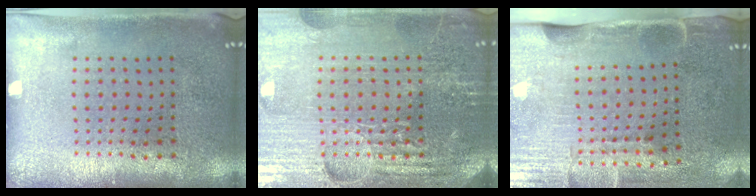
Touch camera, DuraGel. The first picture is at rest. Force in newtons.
{"total": 5.1, "press": 4.7, "slide": 1.9}
{"total": 4.4, "press": 3.7, "slide": 2.4}